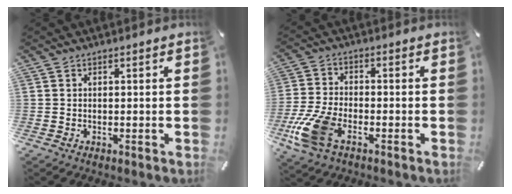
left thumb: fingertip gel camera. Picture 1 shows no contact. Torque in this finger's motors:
{"motor_torque": [0.65, 2.24, 0.31, 0.17, 0.16]}